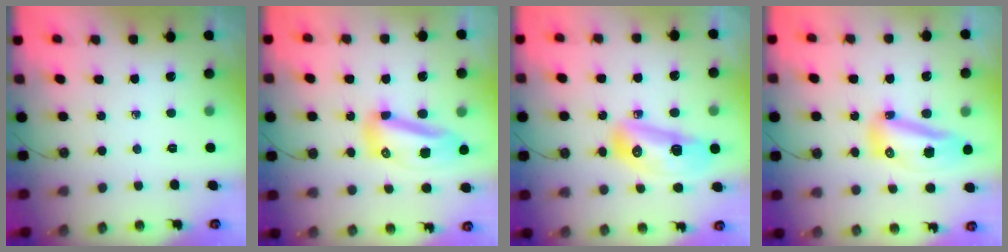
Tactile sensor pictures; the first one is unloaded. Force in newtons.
{"total": 12.4, "press": 12.2, "slide": 1.9}
{"total": 14.7, "press": 14.6, "slide": 2.0}
{"total": 15.3, "press": 13.8, "slide": 6.6}